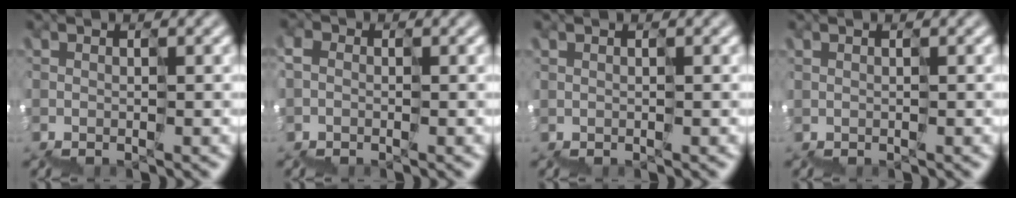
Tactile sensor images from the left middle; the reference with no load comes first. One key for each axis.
{"total": 1.1, "fx": -0.9, "fy": 0.6, "fz": 0.1, "tx": -0.029, "ty": 0.004, "tz": -0.013}
{"total": 0.0}
{"total": 0.0}